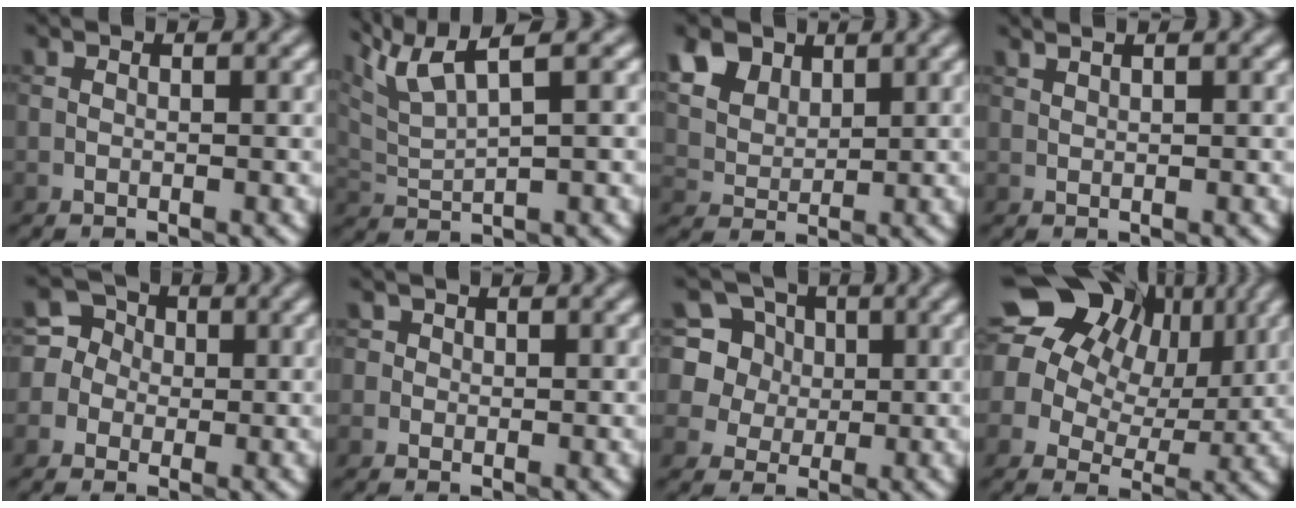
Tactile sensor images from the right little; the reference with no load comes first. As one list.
[{"total": 5.6, "force": [3.8, 0.9, 3.9], "torque": [-0.084, 0.022, 0.072]}, {"total": 8.8, "force": [4.8, 6.0, 4.3], "torque": [-0.122, 0.026, 0.083]}, {"total": 0.6, "force": [0.5, -0.3, 0.0], "torque": [-0.003, 0.005, 0.014]}, {"total": 5.0, "force": [0.6, 4.8, 1.4], "torque": [-0.027, 0.036, -0.023]}, {"total": 2.0, "force": [0.8, 1.7, 0.6], "torque": [0.008, 0.009, 0.001]}, {"total": 10.1, "force": [4.0, 8.5, 3.7], "torque": [-0.106, 0.034, 0.062]}, {"total": 15.5, "force": [7.2, 11.2, 8.0], "torque": [-0.175, 0.054, 0.114]}]